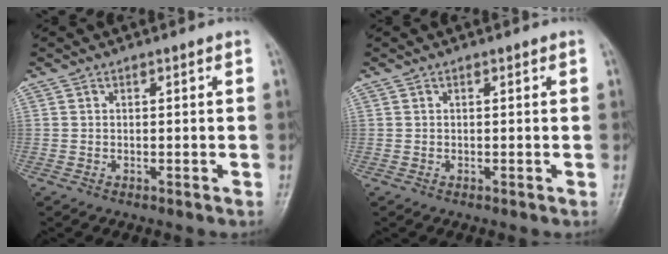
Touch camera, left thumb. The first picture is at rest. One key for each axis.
{"total": 0.0}